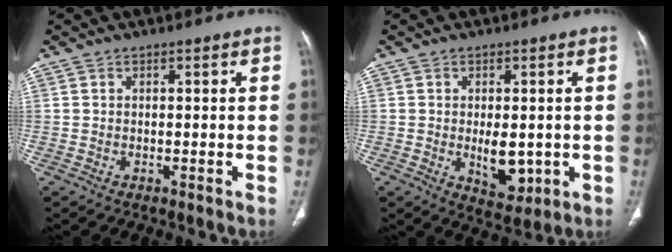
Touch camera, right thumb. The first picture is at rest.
{"total": 6.9, "force": [-0.9, 3.8, 5.7], "torque": [-0.064, -0.012, 0.001]}